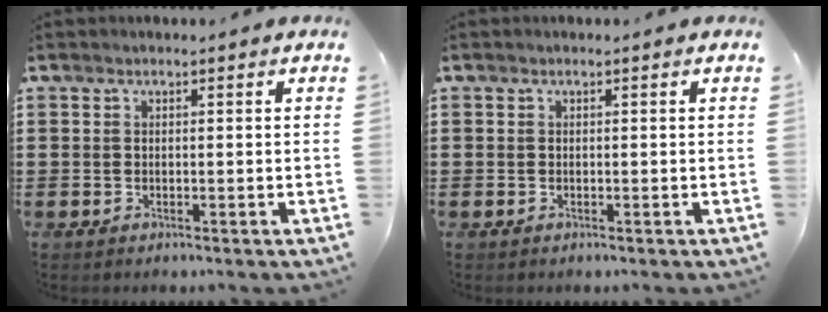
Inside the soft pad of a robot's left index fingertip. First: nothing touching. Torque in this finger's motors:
{"motor_torque": [-1.31, 0.83, -0.66, -0.21]}